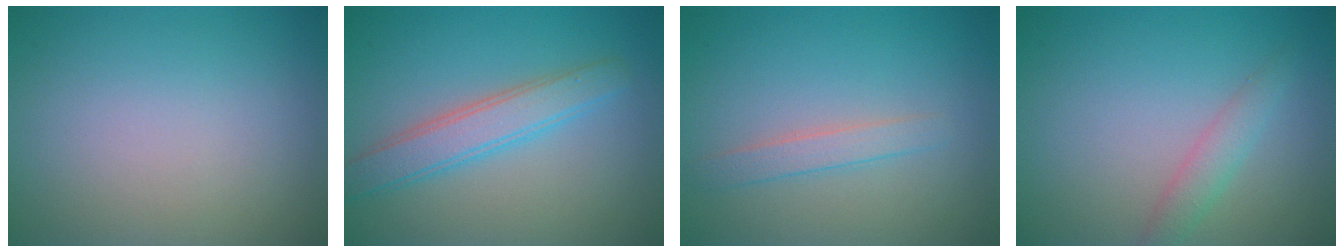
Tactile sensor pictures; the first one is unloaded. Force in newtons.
{"total": 3.6, "press": 3.6, "slide": 0.1}
{"total": 1.7, "press": 1.7, "slide": 0.0}
{"total": 1.9, "press": 1.9, "slide": 0.1}